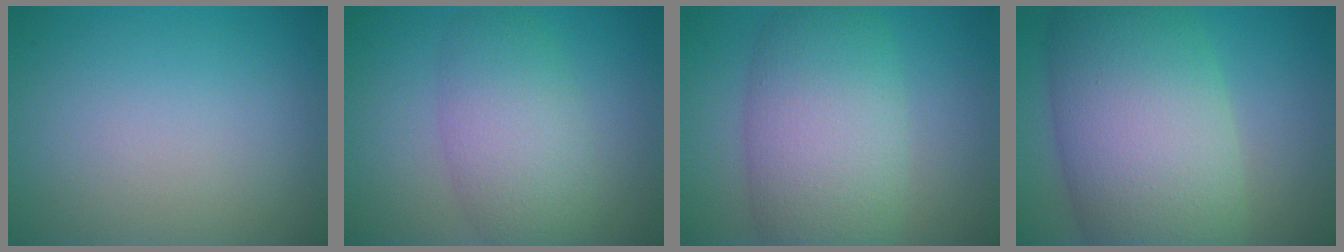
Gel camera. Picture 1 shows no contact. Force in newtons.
{"total": 5.5, "press": 5.5, "slide": 0.4}
{"total": 8.8, "press": 8.8, "slide": 0.5}
{"total": 13.7, "press": 13.7, "slide": 0.5}